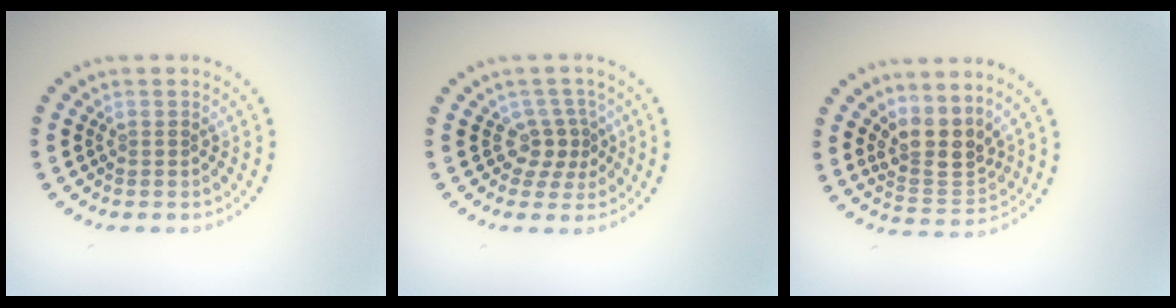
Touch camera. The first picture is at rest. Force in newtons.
{"total": 2.5, "press": 1.7, "slide": 1.9}
{"total": 3.6, "press": 3.0, "slide": 2.1}